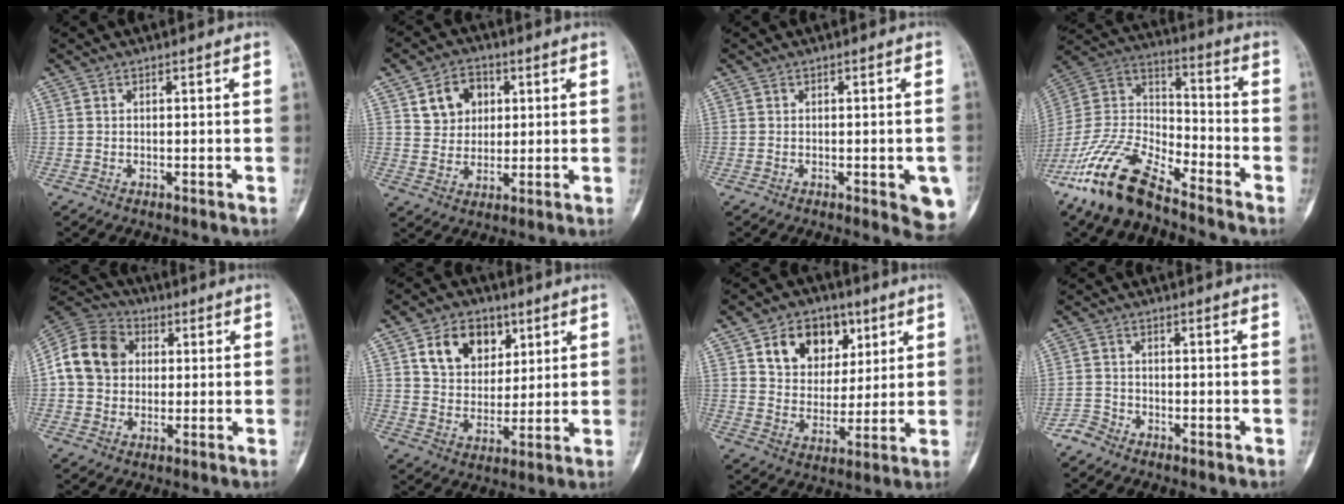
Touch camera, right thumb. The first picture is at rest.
{"total": 8.0, "force": [2.8, 6.5, 3.8], "torque": [-0.026, -0.009, 0.048]}
{"total": 5.4, "force": [-1.7, 1.7, 4.8], "torque": [-0.037, -0.005, -0.018]}
{"total": 16.2, "force": [-12.4, 5.4, 8.8], "torque": [-0.172, 0.071, -0.246]}
{"total": 13.2, "force": [1.6, 11.1, 6.9], "torque": [-0.117, 0.020, 0.021]}
{"total": 11.9, "force": [5.3, 8.6, 6.3], "torque": [-0.066, -0.020, 0.095]}
{"total": 13.5, "force": [6.0, 9.9, 6.9], "torque": [-0.068, -0.018, 0.104]}
{"total": 2.2, "force": [-2.1, 0.8, -0.2], "torque": [0.008, -0.001, -0.047]}